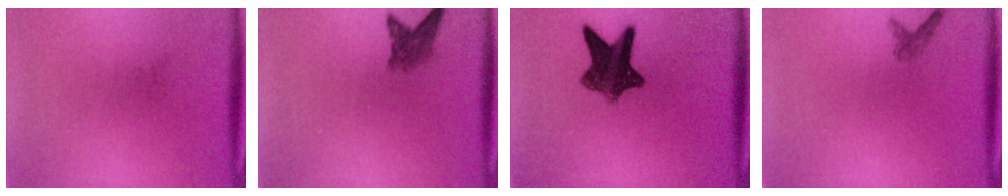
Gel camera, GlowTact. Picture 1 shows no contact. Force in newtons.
{"total": 2.9}
{"total": 9.2}
{"total": 1.1}